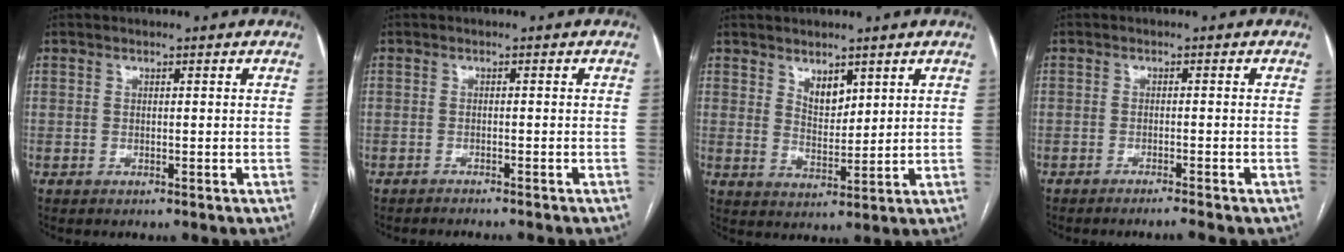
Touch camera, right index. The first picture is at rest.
{"total": 6.2, "force": [-5.7, 0.7, 2.4], "torque": [-0.022, -0.010, -0.068]}
{"total": 4.0, "force": [2.6, 2.0, 2.3], "torque": [-0.041, -0.006, 0.055]}
{"total": 3.6, "force": [-3.2, 0.0, 1.7], "torque": [-0.020, -0.003, -0.041]}